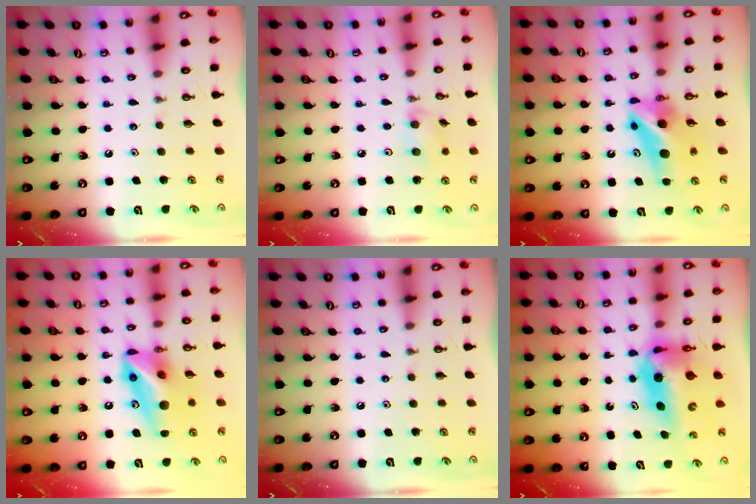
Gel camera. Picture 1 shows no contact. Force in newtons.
{"total": 6.4, "press": 6.3, "slide": 1.1}
{"total": 9.3, "press": 9.3, "slide": 1.1}
{"total": 11.1, "press": 11.0, "slide": 1.9}
{"total": 0.0}
{"total": 9.7, "press": 9.5, "slide": 1.7}